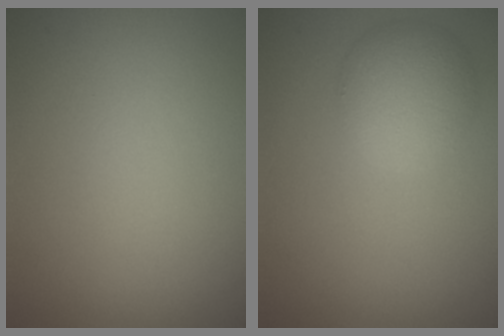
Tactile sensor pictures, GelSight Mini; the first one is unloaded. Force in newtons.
{"total": 3.7, "press": 3.7, "slide": 0.1}